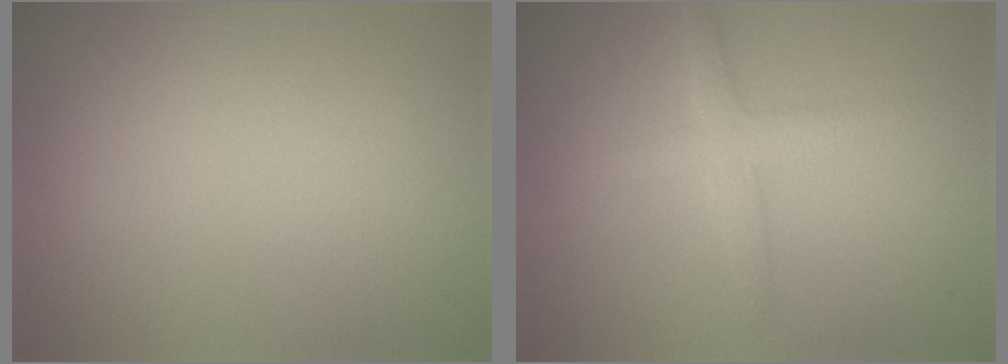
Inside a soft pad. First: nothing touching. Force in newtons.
{"total": 2.5, "press": 2.5, "slide": 0.1}